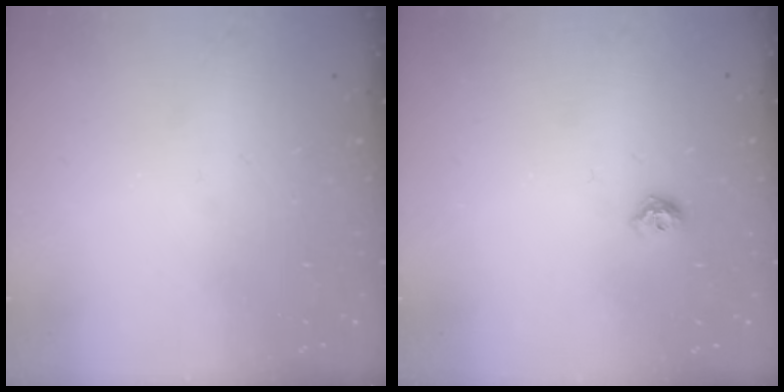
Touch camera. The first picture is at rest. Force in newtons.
{"total": 5.9, "press": 5.8, "slide": 1.0}